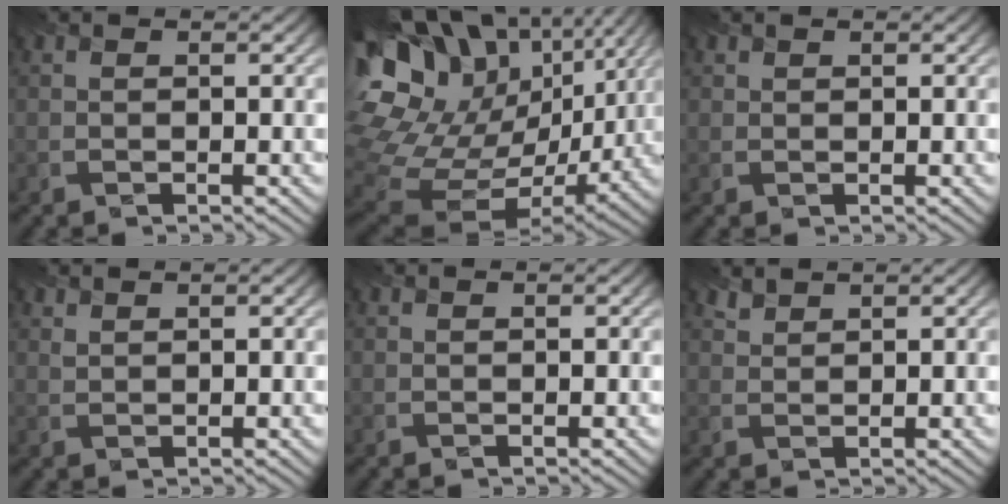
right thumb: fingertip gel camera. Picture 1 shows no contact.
{"total": 20.1, "force": [5.7, 14.5, 12.7], "torque": [-0.312, 0.008, 0.145]}
{"total": 0.8, "force": [0.7, 0.4, -0.1], "torque": [0.000, -0.002, 0.017]}
{"total": 1.0, "force": [1.0, 0.2, -0.1], "torque": [-0.008, -0.001, 0.024]}
{"total": 0.0}
{"total": 1.5, "force": [1.5, 0.3, 0.0], "torque": [-0.007, -0.001, 0.036]}